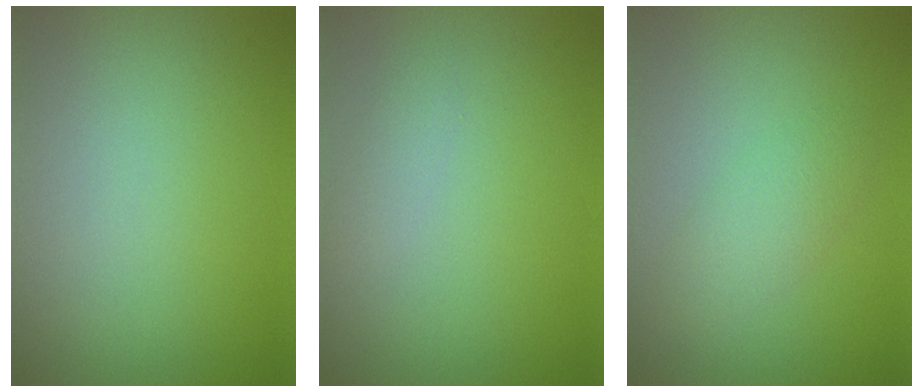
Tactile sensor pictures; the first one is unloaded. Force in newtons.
{"total": 1.0, "press": 1.0, "slide": 0.0}
{"total": 2.2, "press": 2.2, "slide": 0.1}